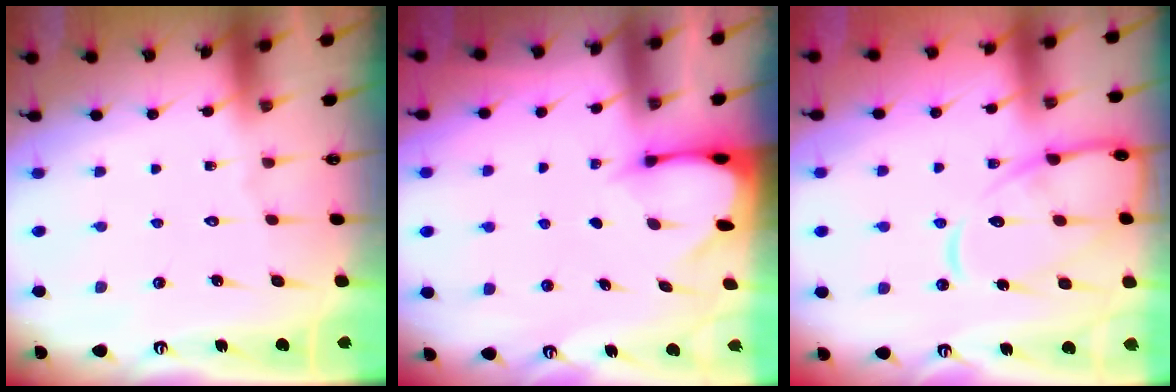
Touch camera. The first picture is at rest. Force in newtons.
{"total": 2.6, "press": 2.5, "slide": 0.4}
{"total": 13.3, "press": 13.3, "slide": 1.3}